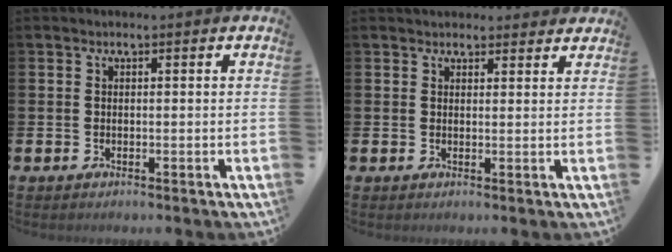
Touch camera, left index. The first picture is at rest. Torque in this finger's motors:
{"motor_torque": [0.87, -1.27, 0.47, 0.07]}